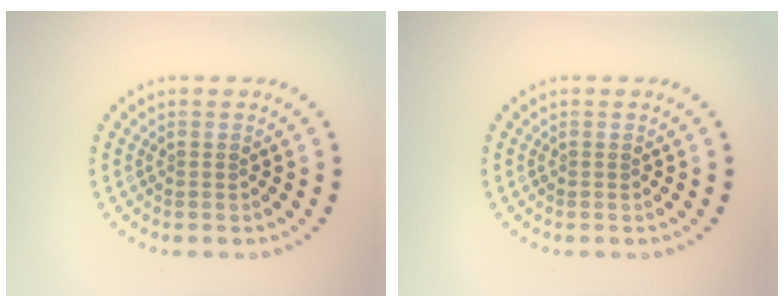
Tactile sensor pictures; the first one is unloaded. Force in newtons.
{"total": 0.0}